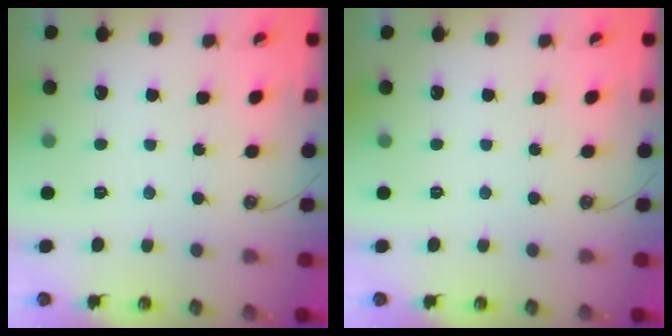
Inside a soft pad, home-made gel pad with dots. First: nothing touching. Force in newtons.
{"total": 0.0}